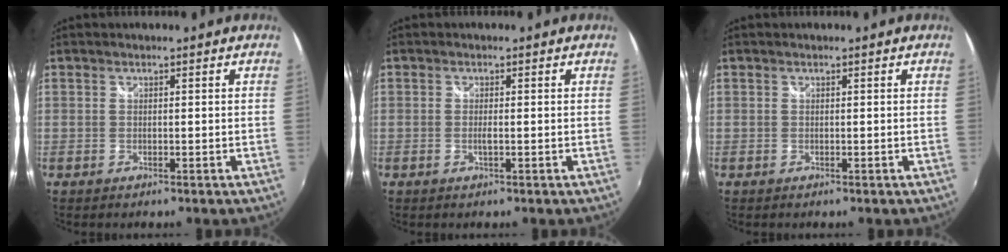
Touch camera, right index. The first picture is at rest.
{"total": 1.2, "force": [-0.2, 0.0, 1.2], "torque": [-0.023, -0.001, -0.005]}
{"total": 0.0}